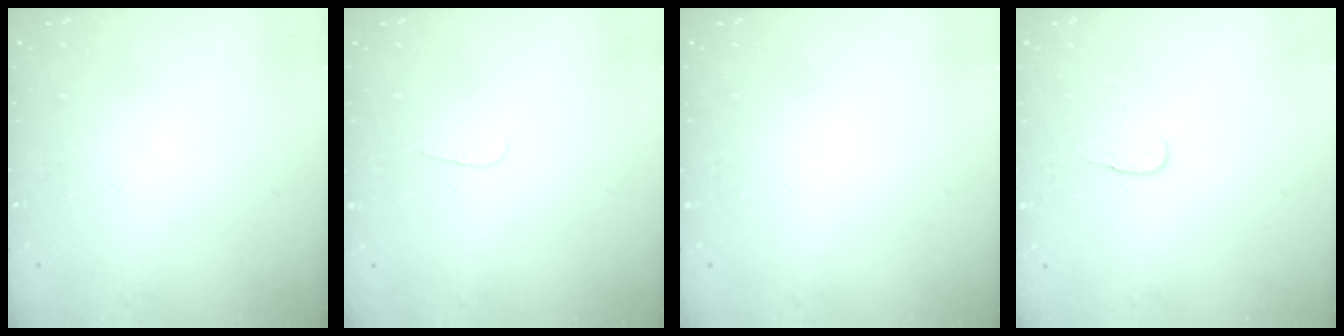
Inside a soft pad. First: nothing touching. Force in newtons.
{"total": 3.1, "press": 3.1, "slide": 0.2}
{"total": 0.0}
{"total": 4.0, "press": 4.0, "slide": 0.5}